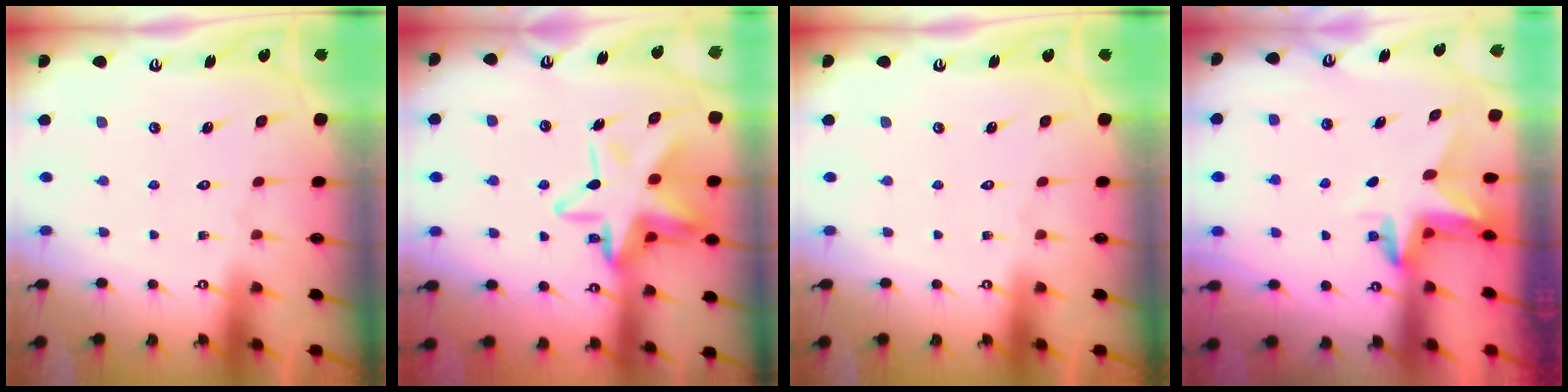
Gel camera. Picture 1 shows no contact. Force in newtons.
{"total": 17.0, "press": 16.8, "slide": 2.3}
{"total": 0.0}
{"total": 2.9, "press": 2.9, "slide": 0.2}